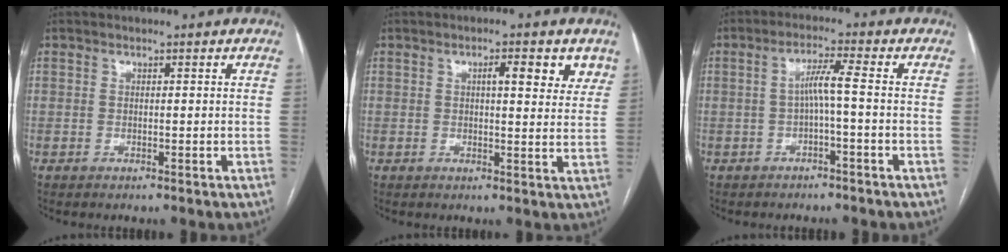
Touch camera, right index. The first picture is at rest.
{"total": 5.3, "force": [2.7, 1.5, 4.3], "torque": [-0.053, 0.004, 0.032]}
{"total": 3.8, "force": [-0.7, -0.4, 3.8], "torque": [-0.070, 0.015, -0.008]}